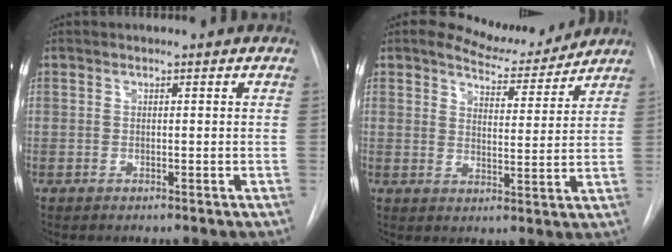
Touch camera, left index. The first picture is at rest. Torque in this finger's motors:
{"motor_torque": [0.34, -0.61, -0.05, 0.01]}